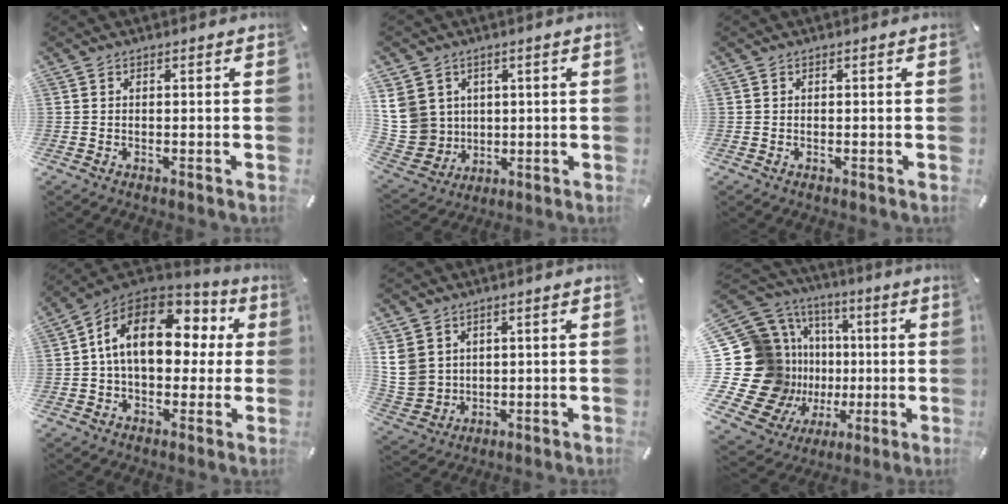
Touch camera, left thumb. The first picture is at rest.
{"total": 10.5, "force": [2.7, 9.7, 2.9], "torque": [-0.091, -0.020, 0.055]}
{"total": 0.0}
{"total": 17.9, "force": [4.0, 11.6, 13.0], "torque": [-0.231, -0.005, 0.067]}
{"total": 8.4, "force": [3.0, 7.6, 2.2], "torque": [-0.072, -0.014, 0.060]}
{"total": 26.5, "force": [-0.7, 21.7, 15.2], "torque": [-0.291, -0.048, 0.051]}